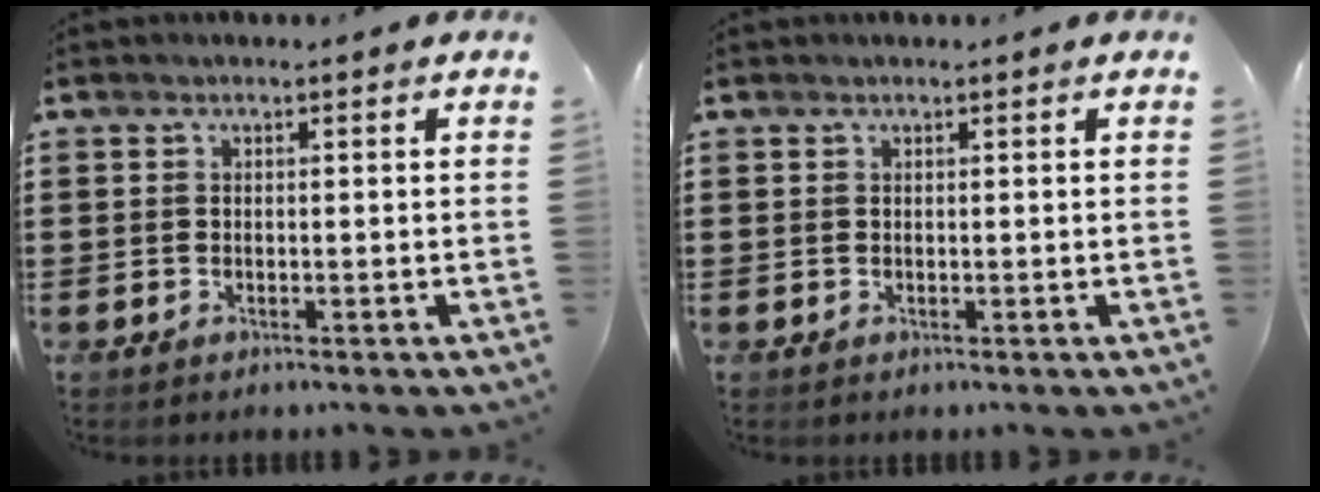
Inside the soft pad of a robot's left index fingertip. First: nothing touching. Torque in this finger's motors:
{"motor_torque": [0.63, 0.48, -0.03, 0.01]}